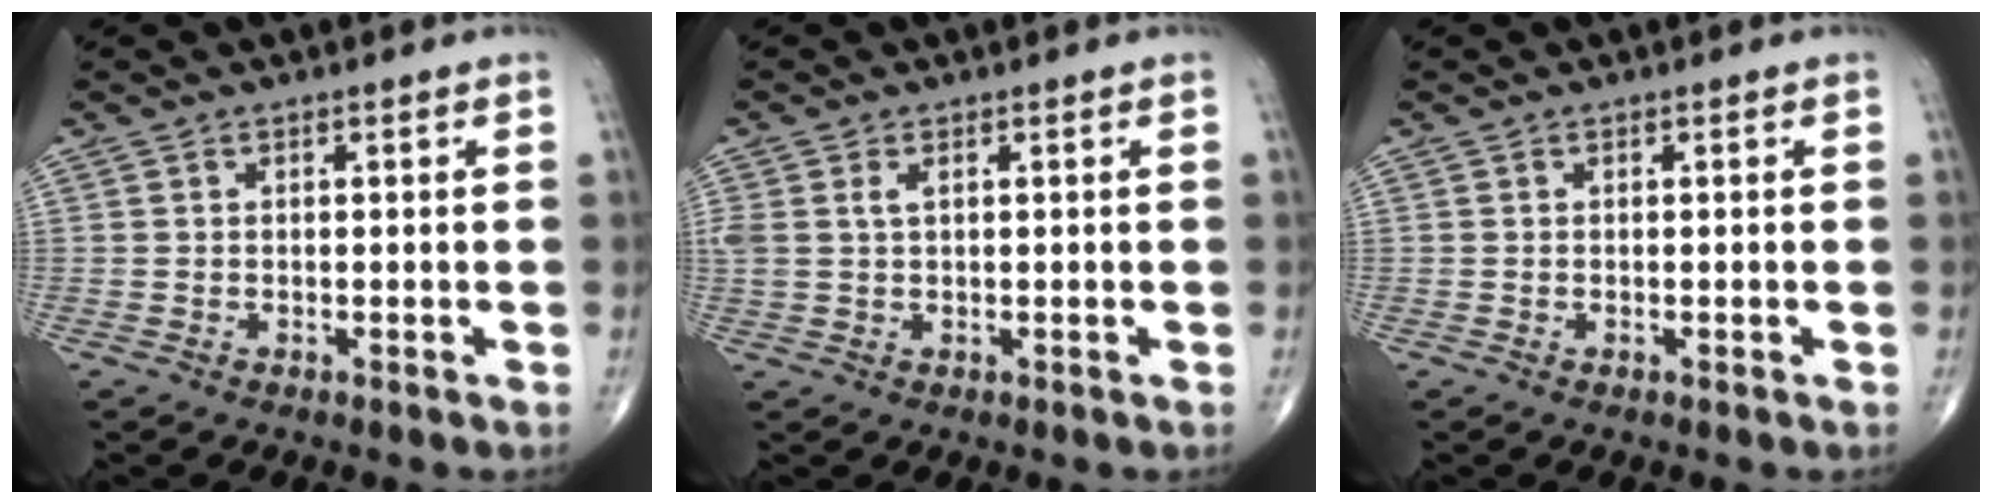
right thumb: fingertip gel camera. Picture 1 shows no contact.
{"total": 2.7, "force": [0.9, 1.5, 2.1], "torque": [-0.057, 0.010, 0.021]}
{"total": 0.0}